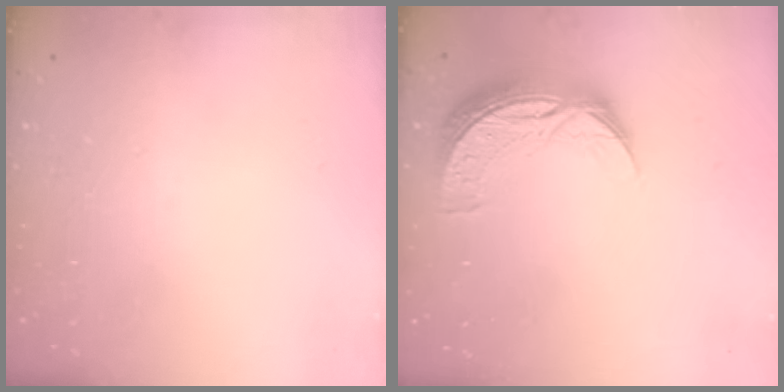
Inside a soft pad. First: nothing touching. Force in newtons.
{"total": 10.1, "press": 10.1, "slide": 0.8}